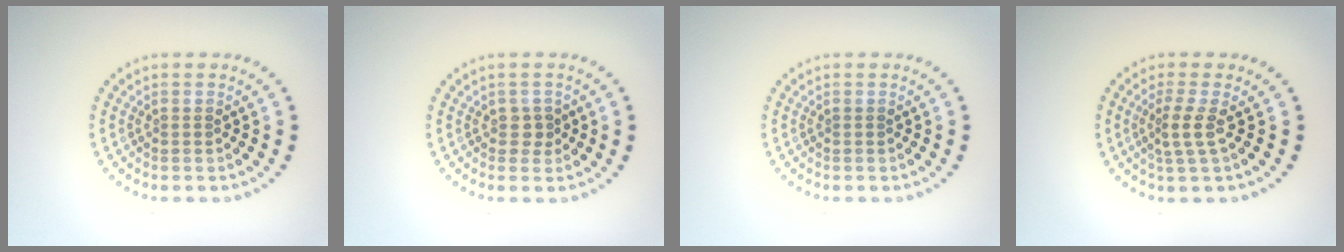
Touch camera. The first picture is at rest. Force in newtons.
{"total": 1.0, "press": 0.9, "slide": 0.5}
{"total": 0.0}
{"total": 2.1, "press": 1.5, "slide": 1.5}